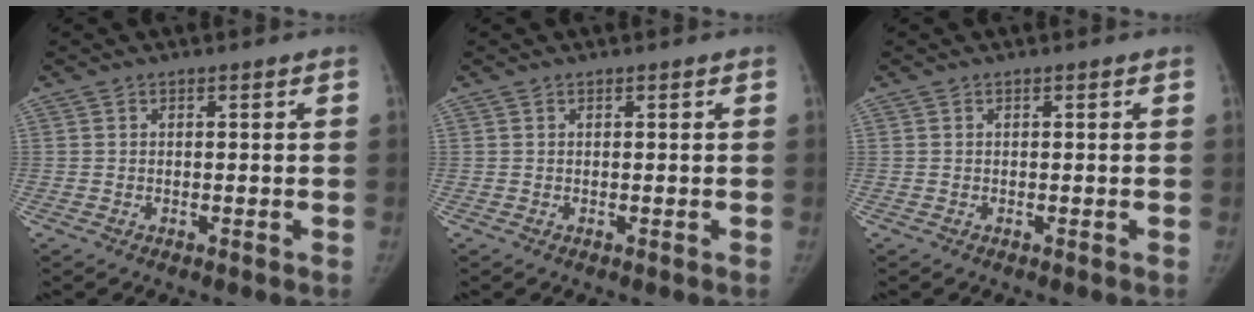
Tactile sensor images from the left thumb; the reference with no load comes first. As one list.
[{"total": 0.0}, {"total": 0.0}]